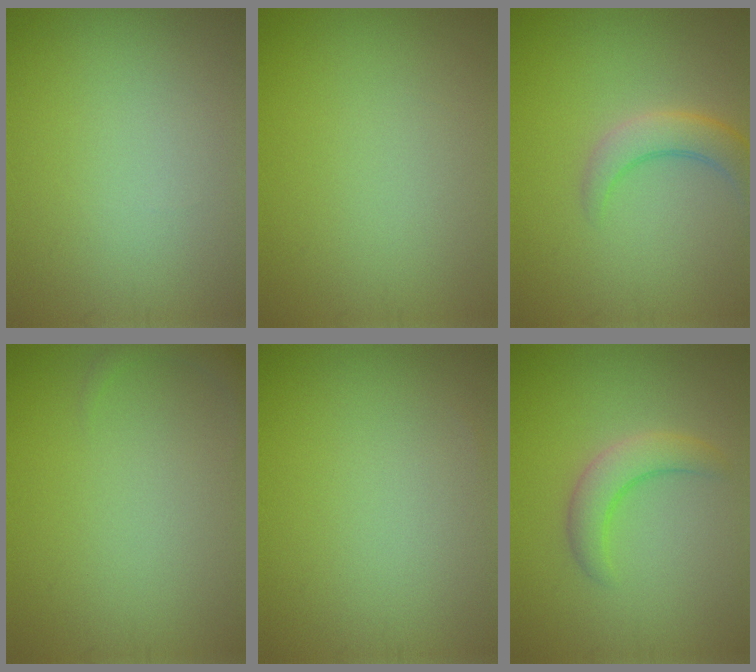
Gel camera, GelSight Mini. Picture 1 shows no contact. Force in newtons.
{"total": 0.0}
{"total": 3.4, "press": 3.4, "slide": 0.1}
{"total": 1.4, "press": 1.4, "slide": 0.1}
{"total": 0.0}
{"total": 3.0, "press": 3.0, "slide": 0.3}